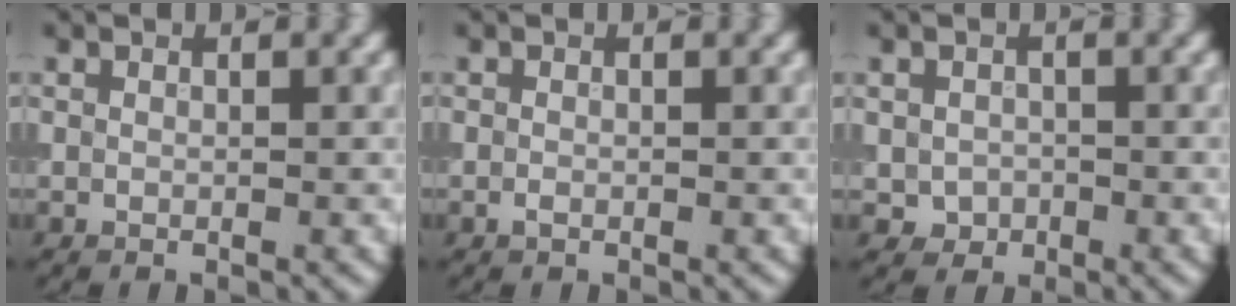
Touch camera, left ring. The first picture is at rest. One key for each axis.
{"total": 0.6, "fx": -0.3, "fy": 0.2, "fz": 0.4, "tx": -0.011, "ty": 0.000, "tz": -0.006}
{"total": 1.5, "fx": -0.5, "fy": 1.4, "fz": 0.4, "tx": -0.005, "ty": -0.003, "tz": -0.009}